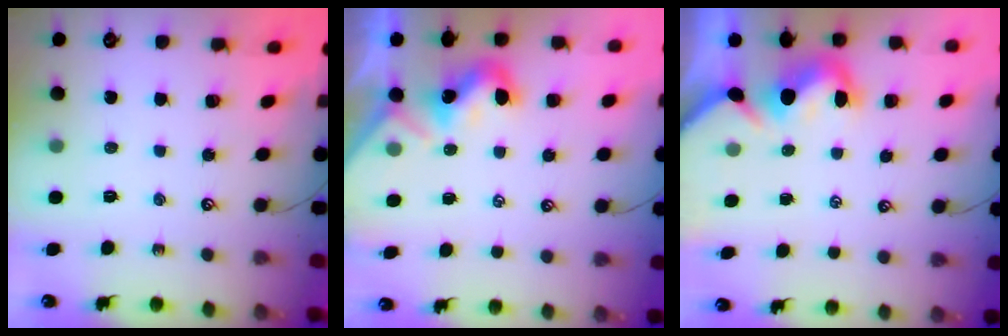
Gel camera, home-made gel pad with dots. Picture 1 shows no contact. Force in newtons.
{"total": 2.0, "press": 2.0, "slide": 0.4}
{"total": 1.5, "press": 1.2, "slide": 0.9}